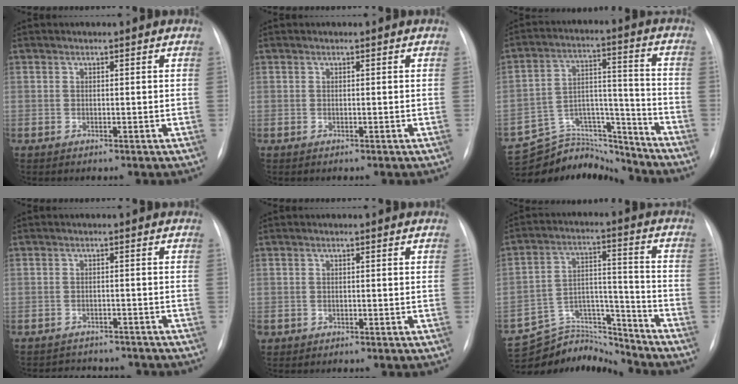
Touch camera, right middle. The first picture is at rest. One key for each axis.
{"total": 0.0}
{"total": 13.6, "fx": -13.3, "fy": 2.8, "fz": 0.0, "tx": 0.009, "ty": 0.059, "tz": -0.219}
{"total": 7.1, "fx": -6.6, "fy": 2.4, "fz": 0.8, "tx": -0.010, "ty": 0.010, "tz": -0.077}
{"total": 0.9, "fx": -0.3, "fy": 0.8, "fz": 0.2, "tx": -0.003, "ty": 0.005, "tz": 0.000}
{"total": 11.3, "fx": -11.1, "fy": 1.8, "fz": -0.8, "tx": 0.020, "ty": 0.055, "tz": -0.191}